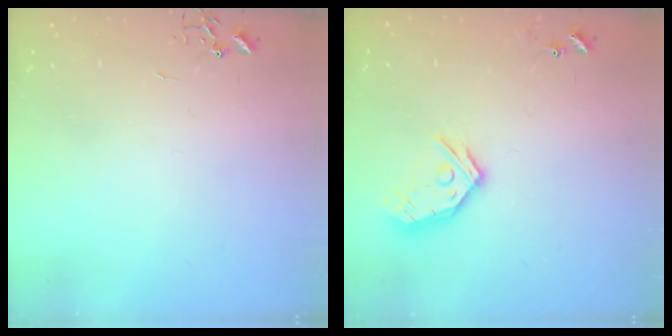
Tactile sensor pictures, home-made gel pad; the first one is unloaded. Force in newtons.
{"total": 13.2, "press": 13.1, "slide": 1.6}